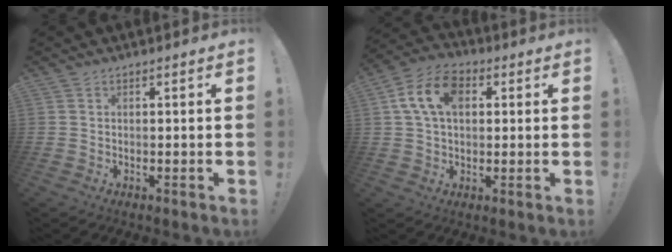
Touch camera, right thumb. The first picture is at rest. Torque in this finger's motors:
{"motor_torque": [0.25, 0.25, 0.09, 0.08, 0.05]}